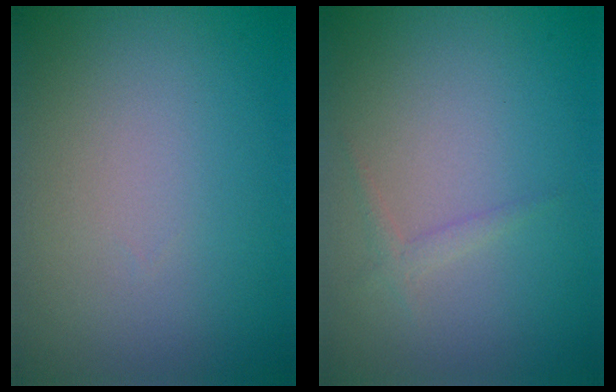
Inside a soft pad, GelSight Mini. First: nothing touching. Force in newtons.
{"total": 0.9, "press": 0.9, "slide": 0.1}